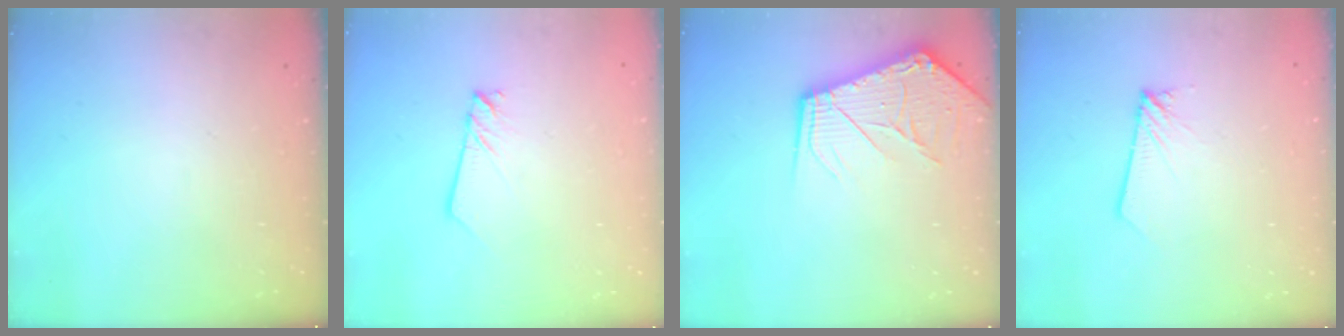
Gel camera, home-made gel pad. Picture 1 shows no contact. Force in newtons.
{"total": 1.9, "press": 1.9, "slide": 0.2}
{"total": 12.4, "press": 12.3, "slide": 1.6}
{"total": 1.9, "press": 1.9, "slide": 0.2}